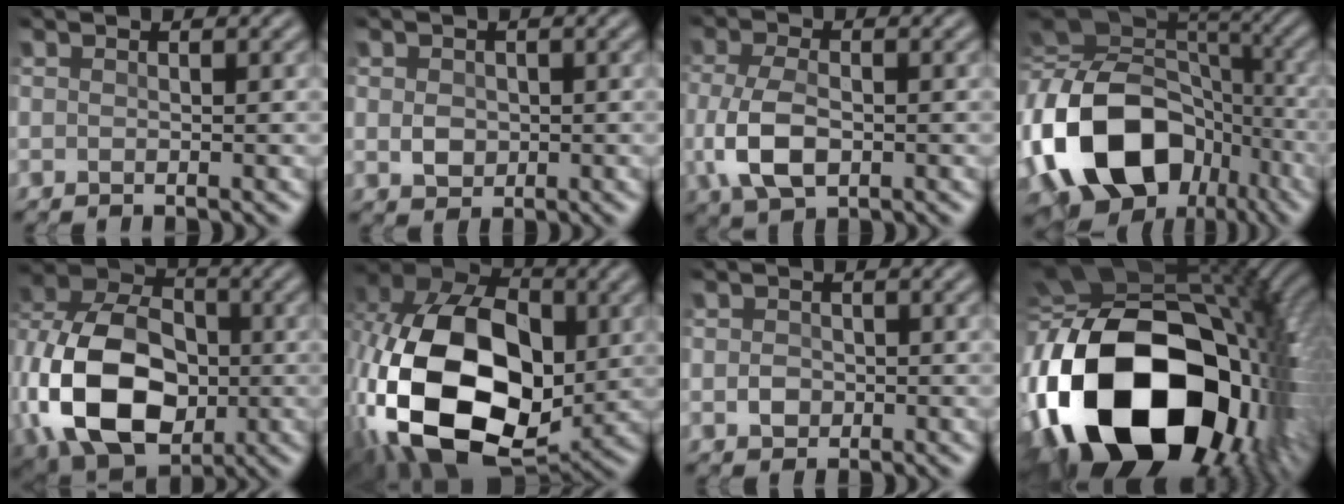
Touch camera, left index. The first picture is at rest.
{"total": 2.0, "force": [0.0, 1.6, 1.2], "torque": [-0.028, 0.001, -0.001]}
{"total": 5.3, "force": [-1.1, 2.9, 4.3], "torque": [-0.109, -0.003, -0.020]}
{"total": 17.9, "force": [-4.7, 12.7, 11.7], "torque": [-0.256, -0.012, -0.075]}
{"total": 15.5, "force": [-3.3, 10.5, 10.9], "torque": [-0.239, -0.008, -0.068]}
{"total": 18.4, "force": [-1.9, 12.2, 13.6], "torque": [-0.293, -0.011, -0.027]}
{"total": 1.4, "force": [-0.3, 1.1, 0.8], "torque": [-0.017, 0.003, -0.007]}
{"total": 21.5, "force": [-5.8, 13.0, 16.0], "torque": [-0.344, -0.026, -0.079]}